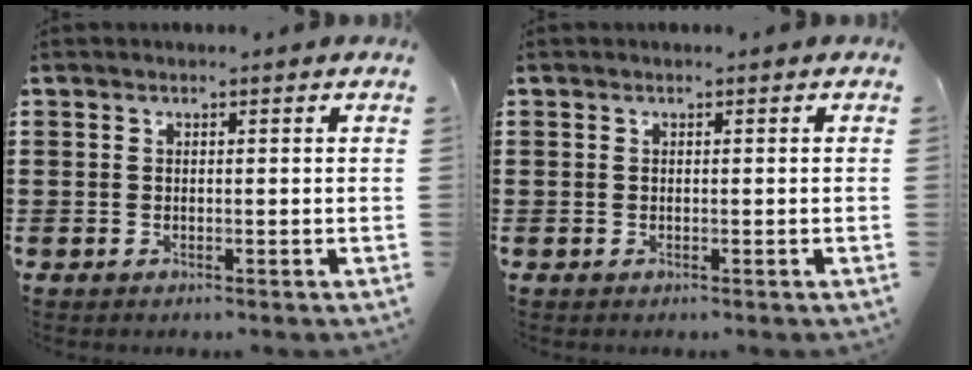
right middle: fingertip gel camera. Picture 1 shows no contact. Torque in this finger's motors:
{"motor_torque": [0.00, 0.00, 0.00, 0.00]}